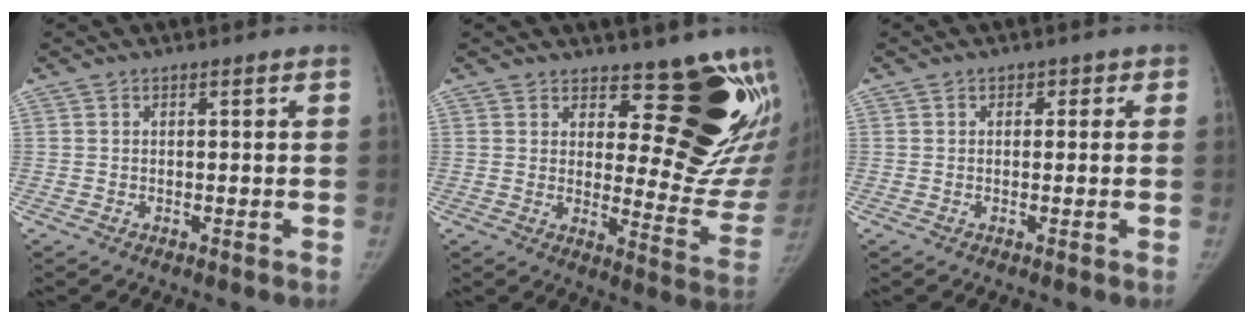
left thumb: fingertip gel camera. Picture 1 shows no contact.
{"total": 18.4, "force": [12.8, 7.4, 10.9], "torque": [-0.091, -0.115, 0.158]}
{"total": 1.5, "force": [0.3, 1.3, 0.5], "torque": [0.014, 0.003, -0.003]}